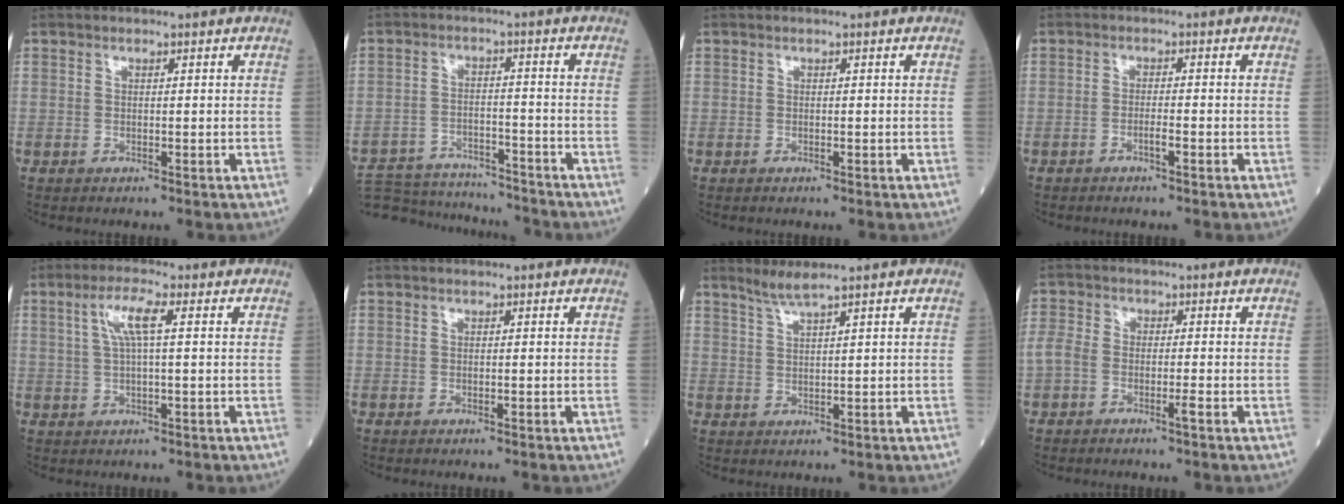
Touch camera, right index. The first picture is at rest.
{"total": 15.5, "force": [-14.8, 2.8, 3.9], "torque": [-0.080, 0.004, -0.215]}
{"total": 0.0}
{"total": 1.3, "force": [-0.8, -0.1, 1.1], "torque": [-0.021, 0.002, -0.015]}
{"total": 4.8, "force": [1.5, 0.3, 4.6], "torque": [-0.096, 0.012, 0.033]}
{"total": 0.0}
{"total": 2.6, "force": [2.1, -0.8, 1.2], "torque": [-0.029, -0.001, 0.049]}
{"total": 3.1, "force": [-1.5, 1.1, 2.5], "torque": [-0.064, 0.010, -0.032]}